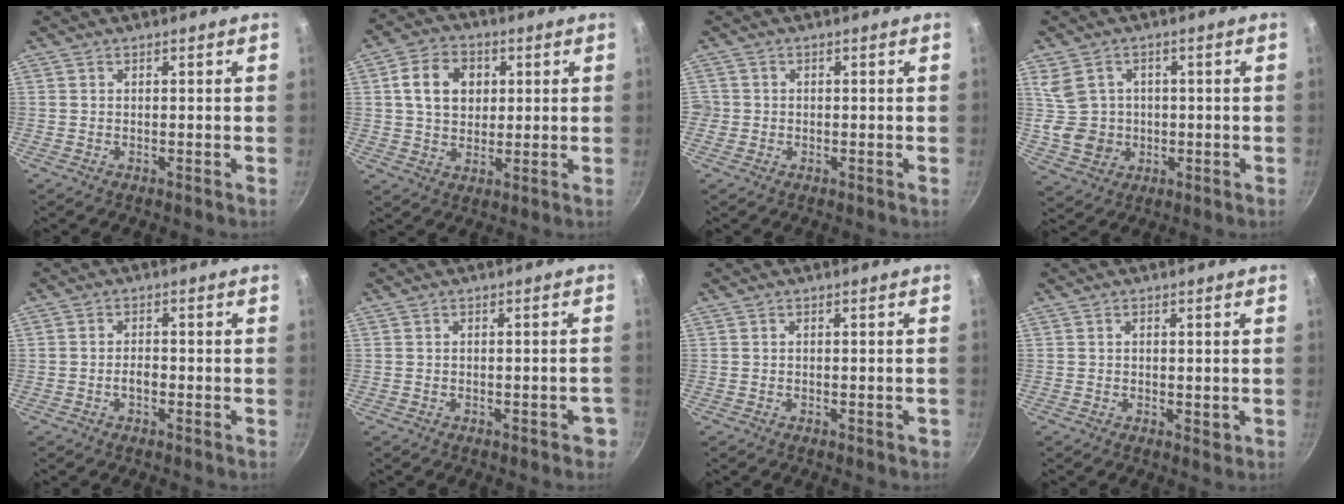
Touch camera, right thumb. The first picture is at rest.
{"total": 9.6, "force": [2.2, 7.5, 5.6], "torque": [-0.077, 0.006, 0.031]}
{"total": 1.7, "force": [-0.4, 1.7, 0.3], "torque": [0.003, 0.007, -0.007]}
{"total": 7.9, "force": [0.7, 7.1, 3.5], "torque": [-0.037, 0.000, 0.030]}
{"total": 2.1, "force": [-0.9, 1.2, 1.5], "torque": [-0.020, 0.015, -0.016]}
{"total": 2.9, "force": [-1.4, 1.4, 2.0], "torque": [-0.007, 0.020, -0.011]}
{"total": 1.0, "force": [-0.5, 0.4, 0.8], "torque": [-0.007, 0.006, -0.004]}
{"total": 1.6, "force": [0.0, 1.1, 1.2], "torque": [-0.015, -0.001, 0.001]}